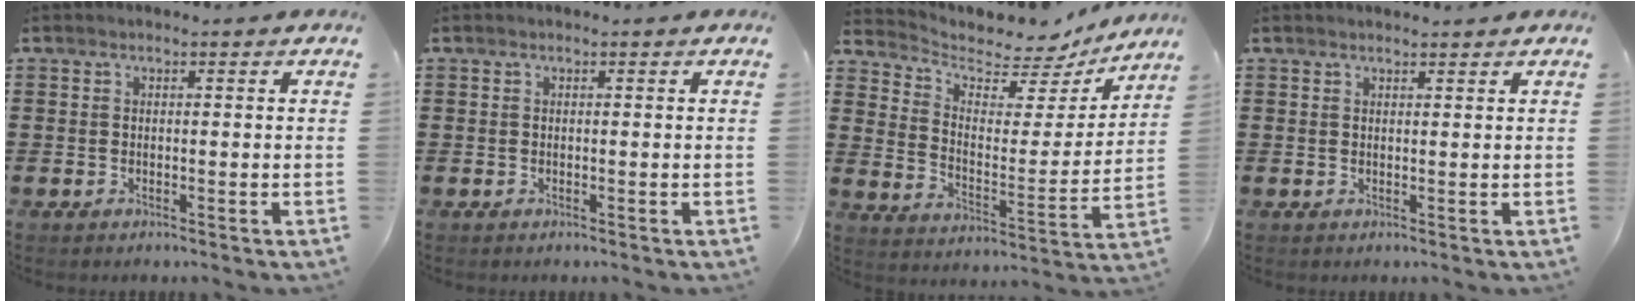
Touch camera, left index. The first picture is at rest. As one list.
[{"total": 0.0}, {"total": 5.2, "force": [4.6, 2.2, 1.1], "torque": [-0.045, -0.038, 0.075]}, {"total": 0.9, "force": [0.9, 0.1, 0.2], "torque": [-0.005, -0.001, 0.018]}]